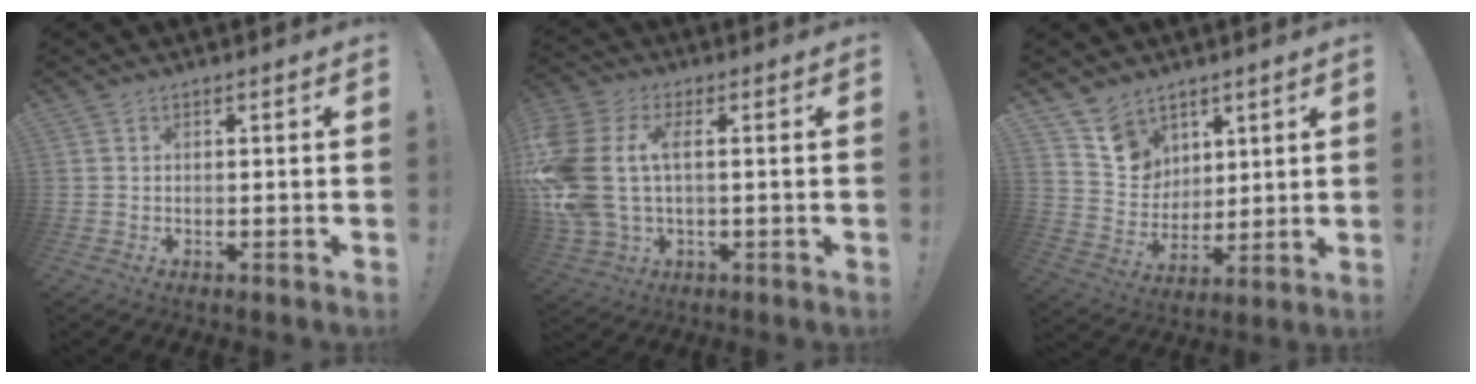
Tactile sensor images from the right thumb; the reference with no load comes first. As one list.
[{"total": 15.1, "force": [1.9, 9.2, 11.9], "torque": [-0.267, -0.003, 0.038]}, {"total": 9.9, "force": [7.0, 6.9, 1.3], "torque": [-0.027, -0.058, 0.142]}]